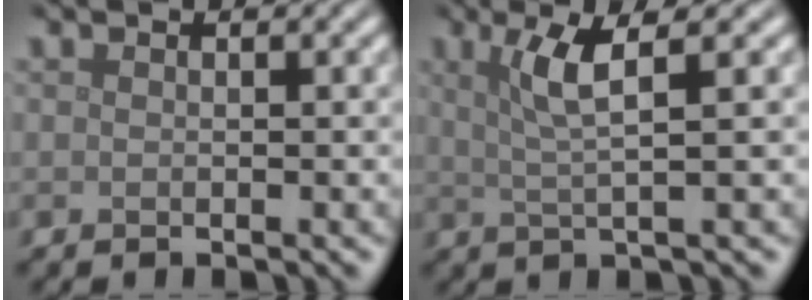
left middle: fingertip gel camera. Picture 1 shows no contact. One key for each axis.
{"total": 3.7, "fx": 1.2, "fy": 0.7, "fz": 3.4, "tx": -0.061, "ty": 0.002, "tz": 0.025}